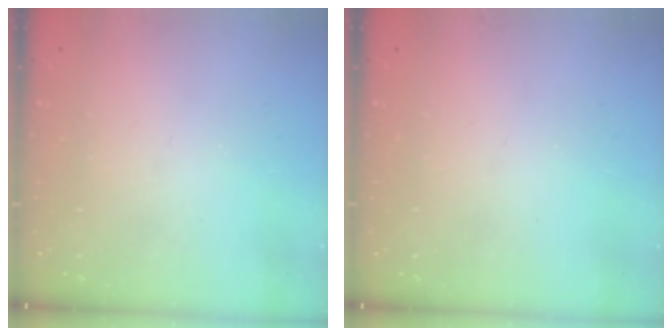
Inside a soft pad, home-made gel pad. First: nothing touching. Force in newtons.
{"total": 0.0}